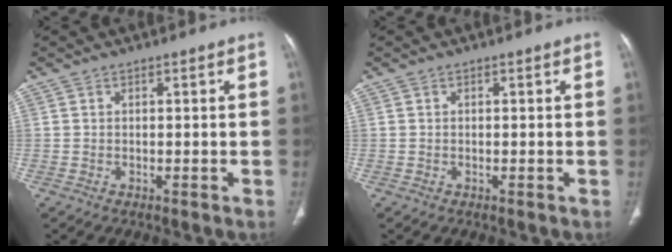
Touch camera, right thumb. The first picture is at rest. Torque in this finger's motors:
{"motor_torque": [-0.24, 0.08, -0.26, -0.15, 0.04]}